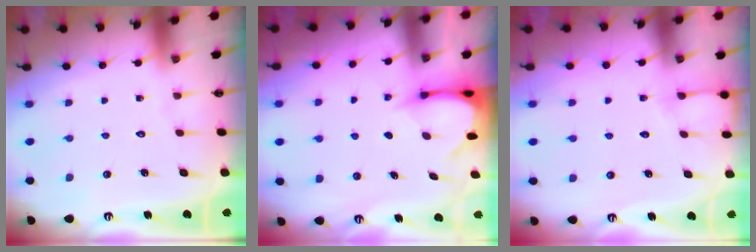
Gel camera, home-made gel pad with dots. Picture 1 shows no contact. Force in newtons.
{"total": 3.6, "press": 3.6, "slide": 0.3}
{"total": 4.2, "press": 4.2, "slide": 0.5}